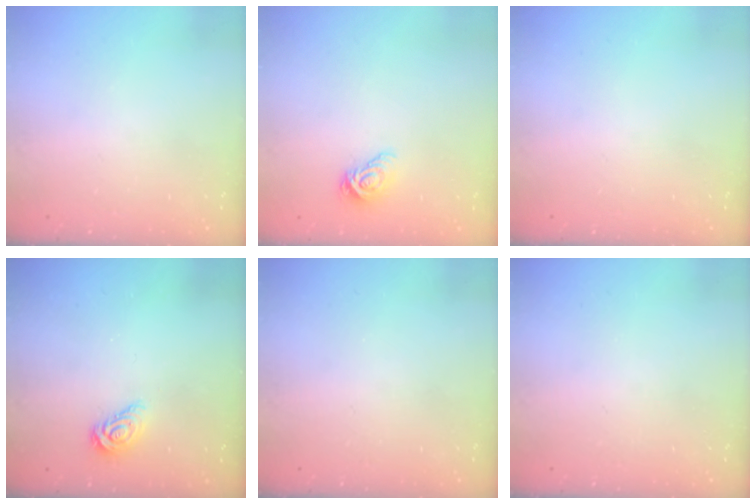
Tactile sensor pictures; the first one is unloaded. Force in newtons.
{"total": 8.1, "press": 8.1, "slide": 0.4}
{"total": 0.0}
{"total": 5.5, "press": 5.5, "slide": 0.5}
{"total": 0.0}
{"total": 0.0}